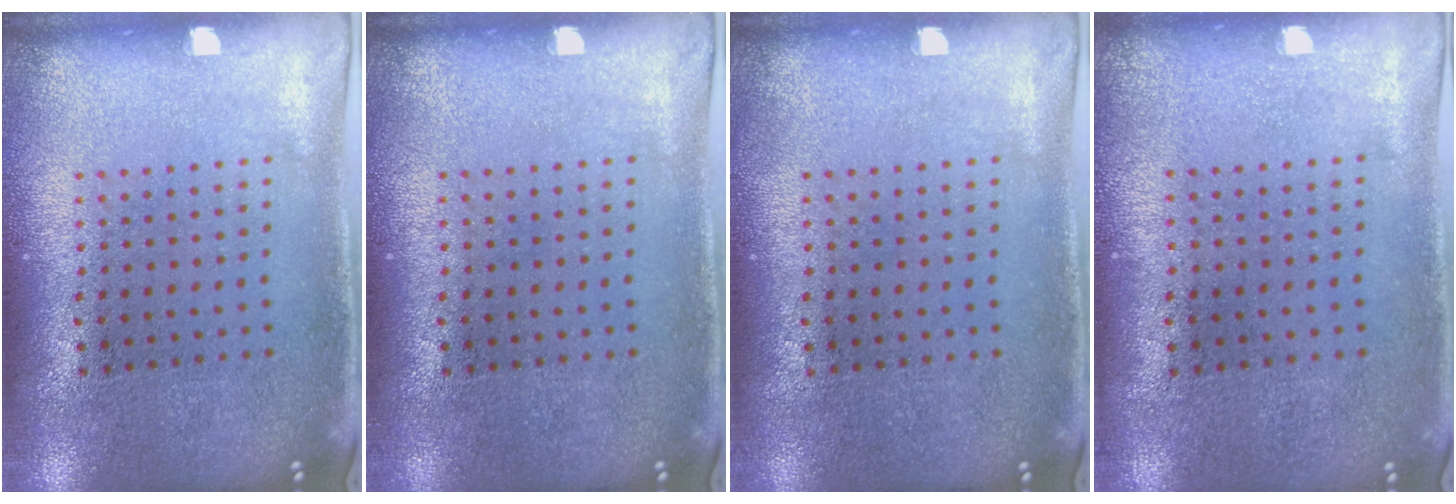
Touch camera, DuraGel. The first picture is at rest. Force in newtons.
{"total": 0.0}
{"total": 0.0}
{"total": 0.0}